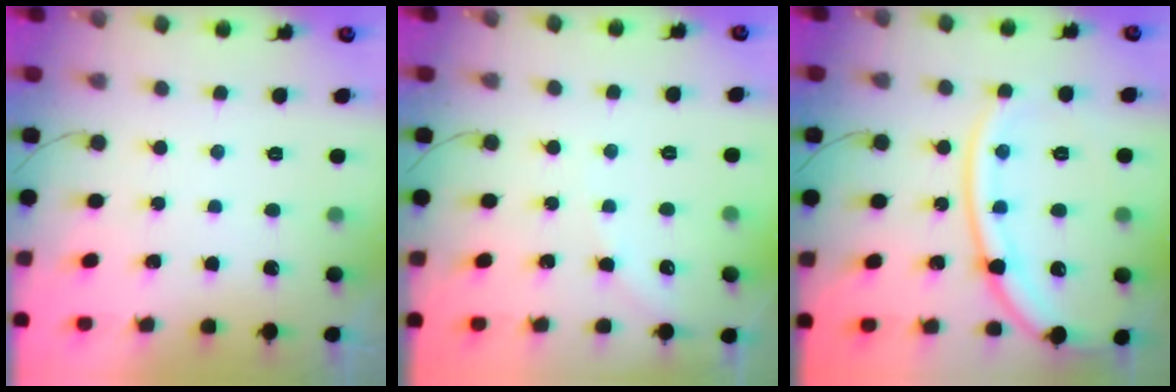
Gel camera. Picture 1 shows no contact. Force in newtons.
{"total": 3.0, "press": 3.0, "slide": 0.5}
{"total": 17.9, "press": 17.8, "slide": 1.7}